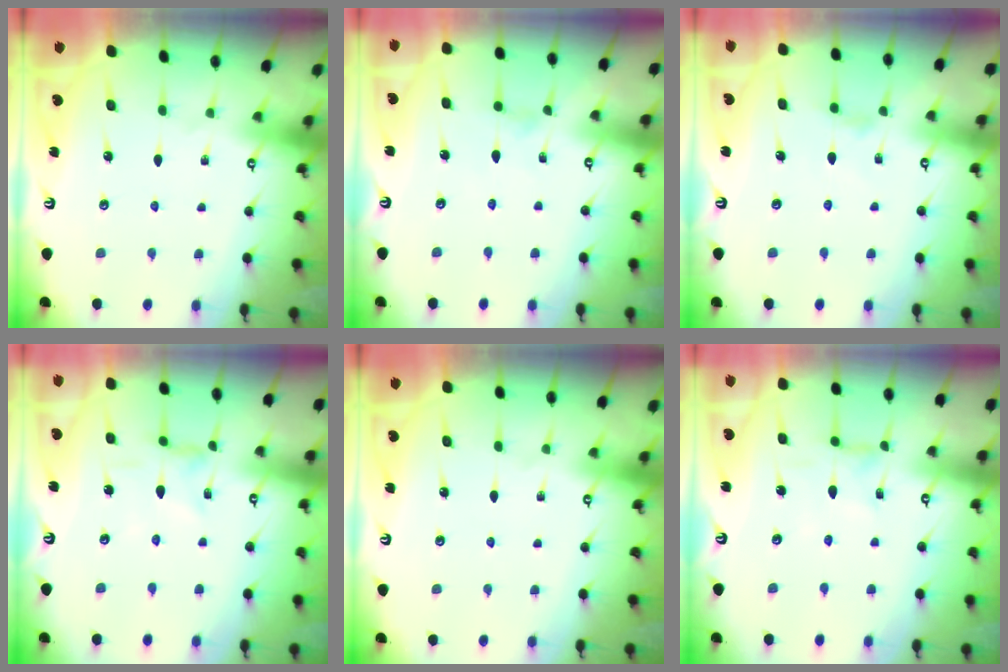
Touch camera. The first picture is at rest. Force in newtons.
{"total": 0.6, "press": 0.5, "slide": 0.2}
{"total": 3.1, "press": 3.1, "slide": 0.5}
{"total": 2.2, "press": 2.1, "slide": 0.5}
{"total": 0.0}
{"total": 1.6, "press": 1.6, "slide": 0.3}